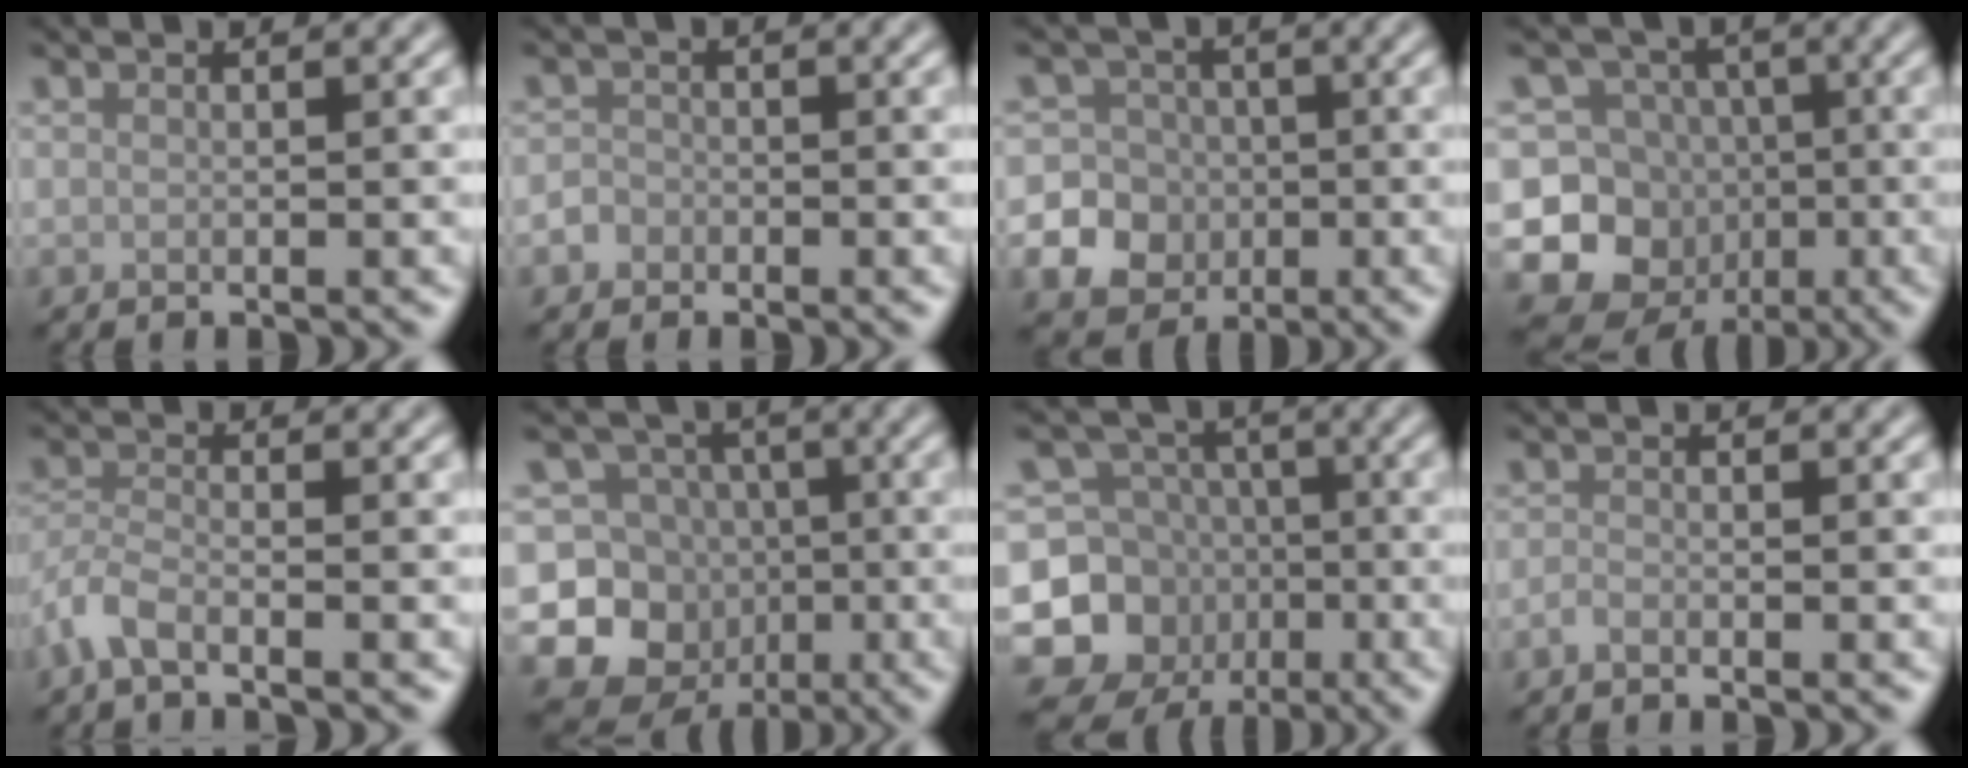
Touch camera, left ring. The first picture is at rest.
{"total": 1.4, "force": [-0.7, 1.2, 0.2], "torque": [0.007, 0.003, -0.016]}
{"total": 14.5, "force": [-4.1, 13.7, 2.6], "torque": [-0.078, -0.011, -0.090]}
{"total": 12.0, "force": [-4.8, 10.6, 3.0], "torque": [-0.070, -0.012, -0.084]}
{"total": 3.0, "force": [-2.1, 0.8, 2.0], "torque": [-0.049, -0.004, -0.057]}
{"total": 11.8, "force": [-4.5, 10.5, 2.9], "torque": [-0.067, -0.011, -0.083]}
{"total": 8.6, "force": [-3.1, 7.8, 2.0], "torque": [-0.047, 0.005, -0.075]}
{"total": 0.8, "force": [-0.6, 0.2, 0.4], "torque": [-0.009, -0.002, -0.014]}